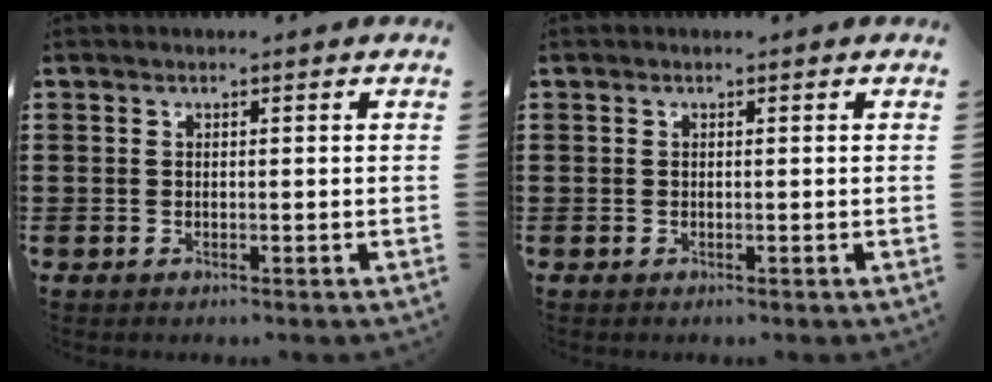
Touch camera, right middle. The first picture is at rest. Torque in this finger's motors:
{"motor_torque": [-0.32, -0.71, 0.05, 0.02]}